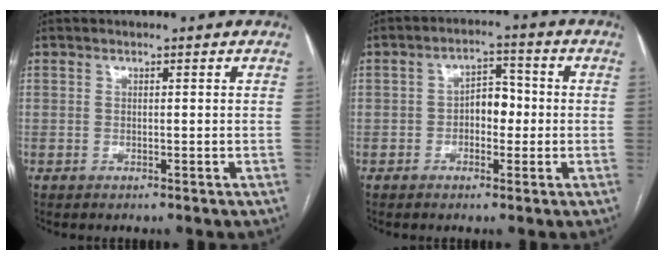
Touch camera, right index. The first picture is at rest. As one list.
[{"total": 4.7, "force": [-0.6, 2.8, 3.7], "torque": [-0.052, 0.018, -0.013]}]